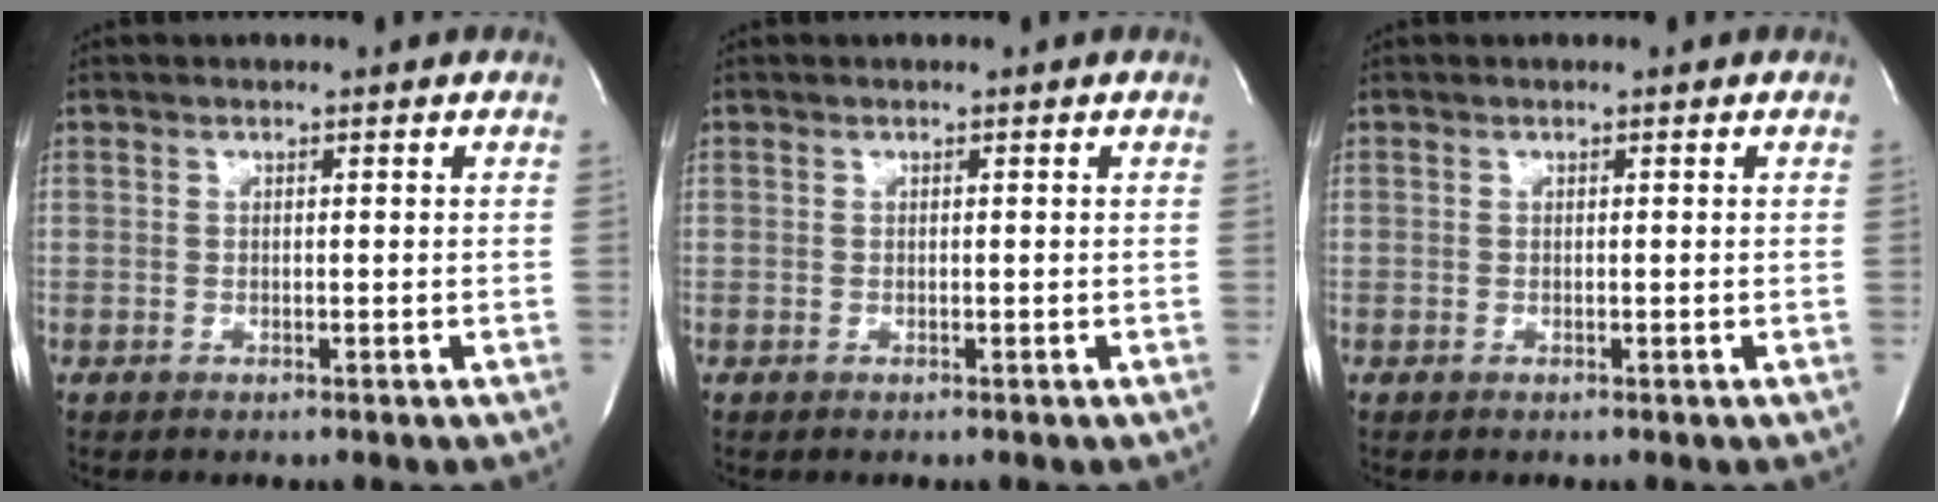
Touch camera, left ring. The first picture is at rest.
{"total": 0.0}
{"total": 0.0}